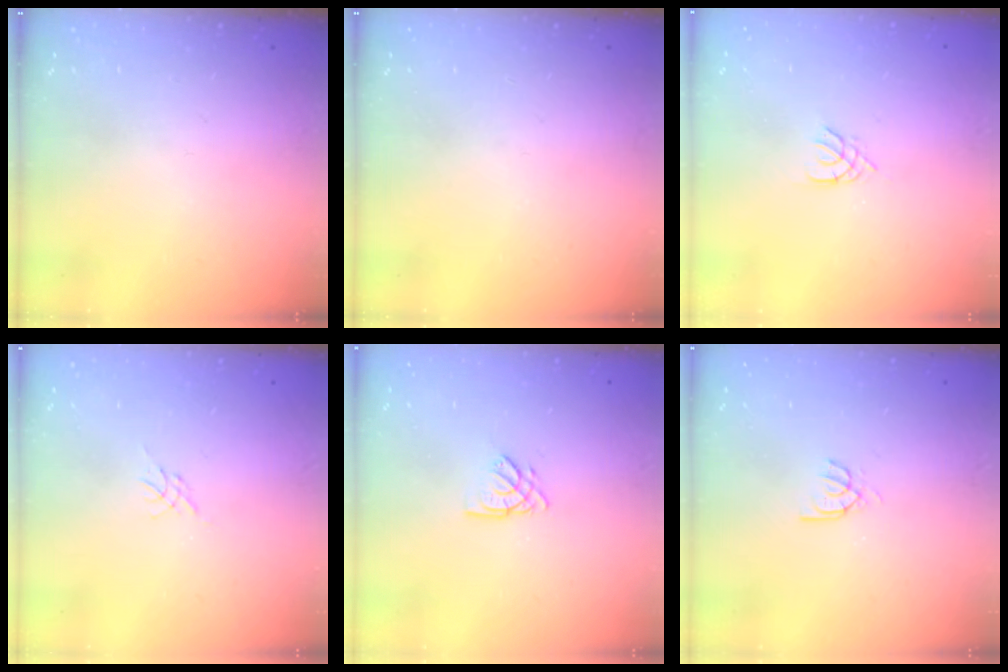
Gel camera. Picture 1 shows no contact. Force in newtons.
{"total": 0.0}
{"total": 1.4, "press": 1.4, "slide": 0.3}
{"total": 0.0}
{"total": 2.7, "press": 2.7, "slide": 0.3}
{"total": 2.9, "press": 2.9, "slide": 0.3}